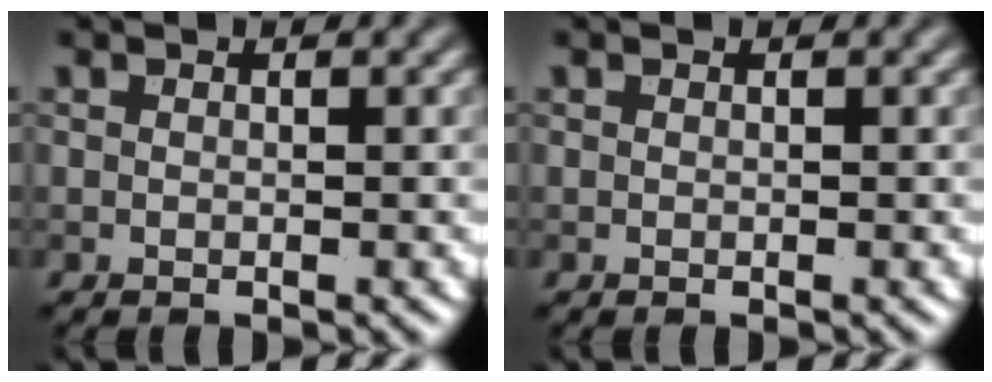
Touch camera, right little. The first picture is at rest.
{"total": 0.0}